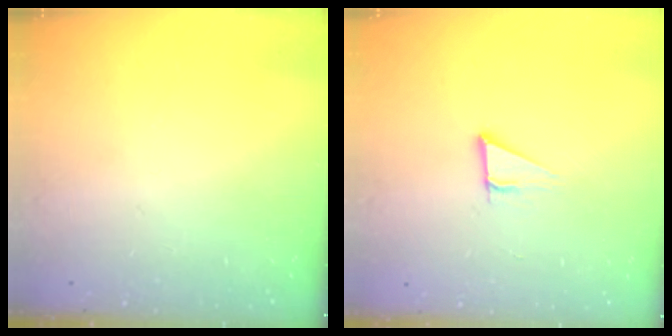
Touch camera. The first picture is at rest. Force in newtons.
{"total": 2.9, "press": 2.9, "slide": 0.1}